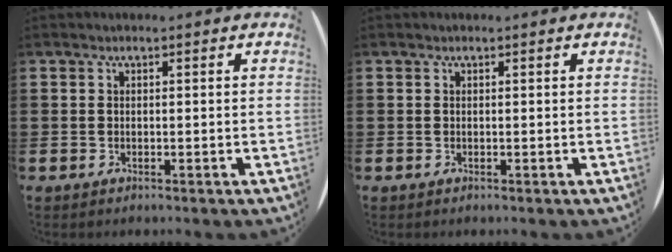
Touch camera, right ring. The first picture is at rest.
{"total": 0.0}